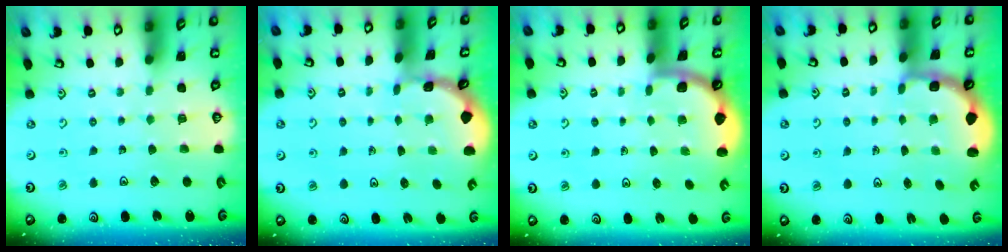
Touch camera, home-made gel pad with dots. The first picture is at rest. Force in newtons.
{"total": 0.7, "press": 0.6, "slide": 0.1}
{"total": 1.9, "press": 1.9, "slide": 0.0}
{"total": 2.6, "press": 2.3, "slide": 1.3}